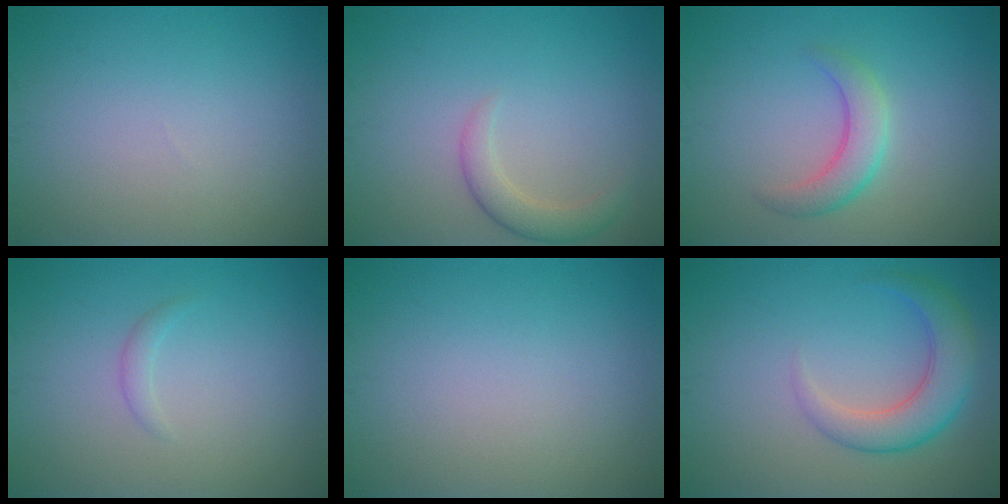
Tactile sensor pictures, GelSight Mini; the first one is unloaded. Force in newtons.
{"total": 2.4, "press": 2.4, "slide": 0.3}
{"total": 3.1, "press": 3.1, "slide": 0.0}
{"total": 0.8, "press": 0.8, "slide": 0.1}
{"total": 0.0}
{"total": 4.5, "press": 4.5, "slide": 0.2}